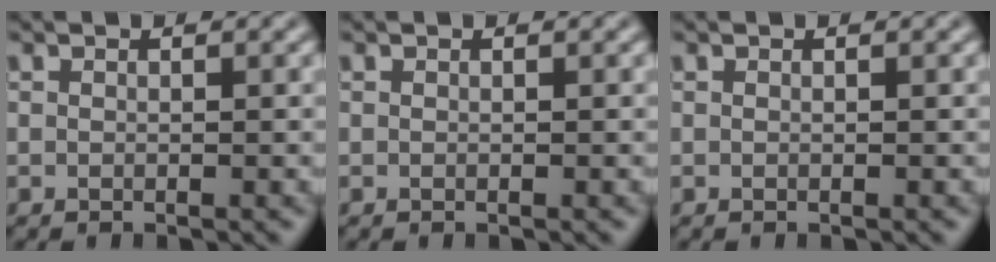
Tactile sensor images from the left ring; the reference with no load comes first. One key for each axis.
{"total": 0.0}
{"total": 0.0}